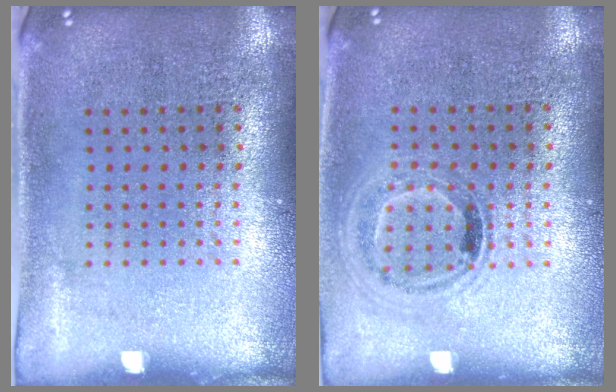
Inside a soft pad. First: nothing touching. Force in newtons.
{"total": 1.0, "press": 0.9, "slide": 0.4}